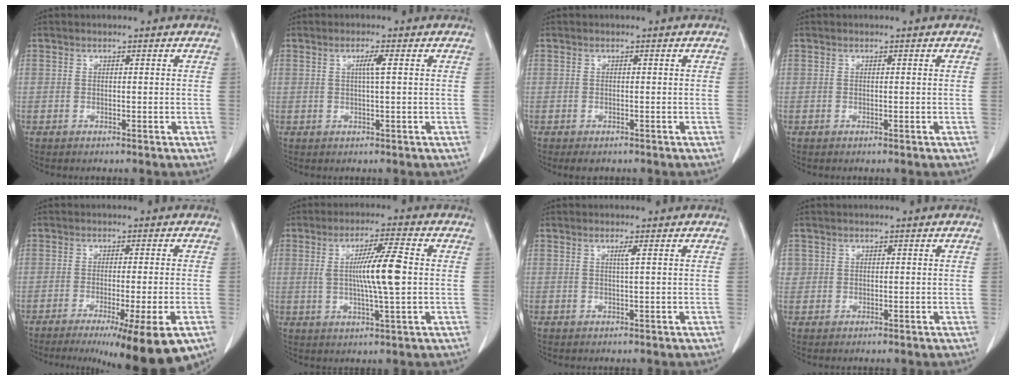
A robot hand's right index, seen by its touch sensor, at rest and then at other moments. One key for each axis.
{"total": 2.0, "fx": 0.4, "fy": -0.4, "fz": 1.9, "tx": -0.035, "ty": 0.001, "tz": 0.006}
{"total": 1.7, "fx": -1.3, "fy": 0.9, "fz": 0.7, "tx": -0.012, "ty": -0.001, "tz": -0.012}
{"total": 0.0}
{"total": 13.5, "fx": -8.9, "fy": 0.2, "fz": 10.2, "tx": -0.102, "ty": -0.032, "tz": -0.128}
{"total": 8.9, "fx": 0.6, "fy": 0.3, "fz": 8.8, "tx": -0.155, "ty": -0.001, "tz": 0.011}
{"total": 1.1, "fx": 0.4, "fy": -0.3, "fz": 1.0, "tx": -0.024, "ty": -0.002, "tz": 0.008}
{"total": 1.3, "fx": 0.4, "fy": 1.3, "fz": 0.0, "tx": 0.014, "ty": 0.004, "tz": 0.003}